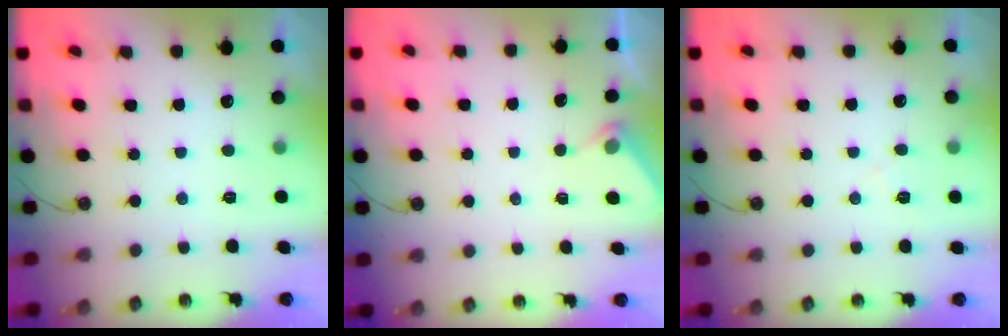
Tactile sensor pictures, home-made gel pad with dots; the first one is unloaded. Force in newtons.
{"total": 3.6, "press": 3.5, "slide": 0.6}
{"total": 4.4, "press": 4.4, "slide": 0.6}